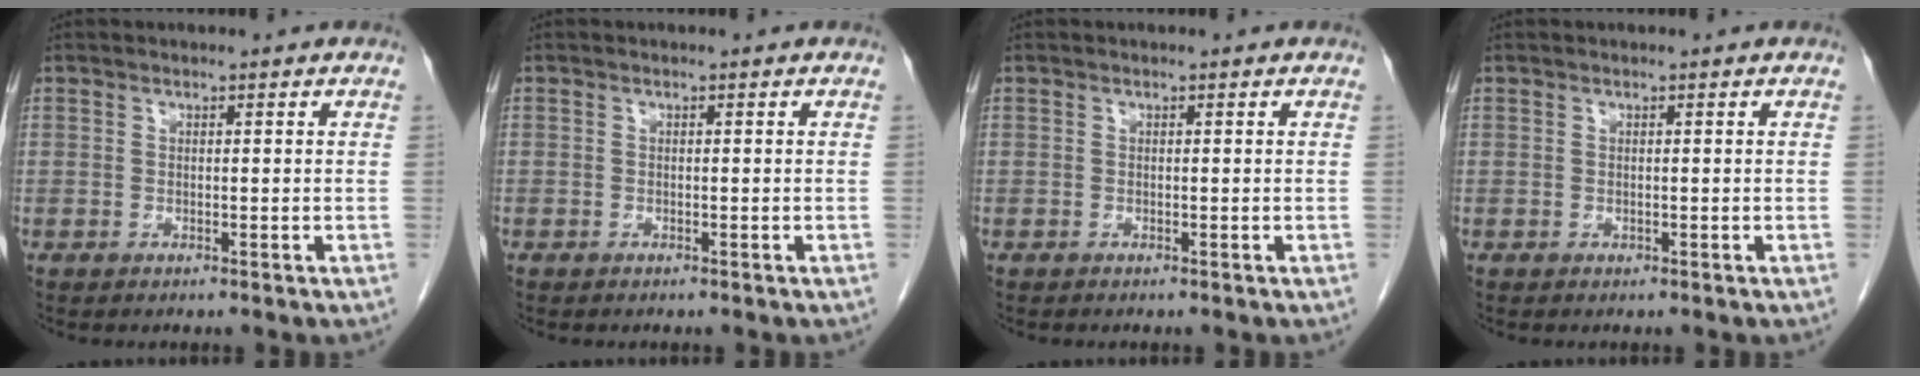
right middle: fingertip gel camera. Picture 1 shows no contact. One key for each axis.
{"total": 0.0}
{"total": 0.0}
{"total": 0.0}